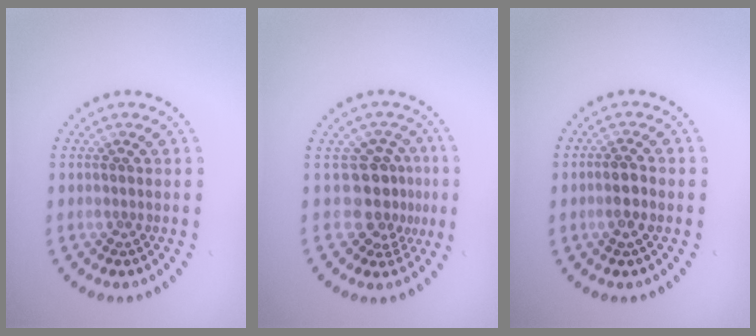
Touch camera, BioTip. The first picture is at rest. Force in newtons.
{"total": 3.3, "press": 2.5, "slide": 2.2}
{"total": 1.5, "press": 1.4, "slide": 0.4}